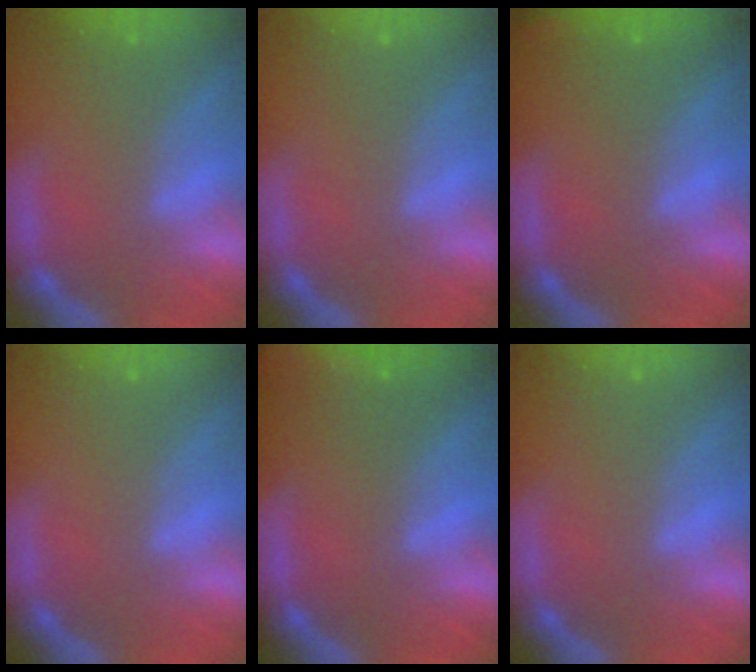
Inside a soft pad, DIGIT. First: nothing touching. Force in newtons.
{"total": 0.0}
{"total": 0.9}
{"total": 0.0}
{"total": 8.5}
{"total": 0.0}